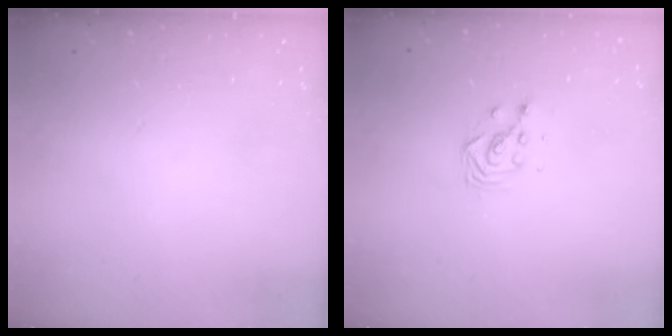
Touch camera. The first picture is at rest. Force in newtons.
{"total": 3.4, "press": 3.4, "slide": 0.2}